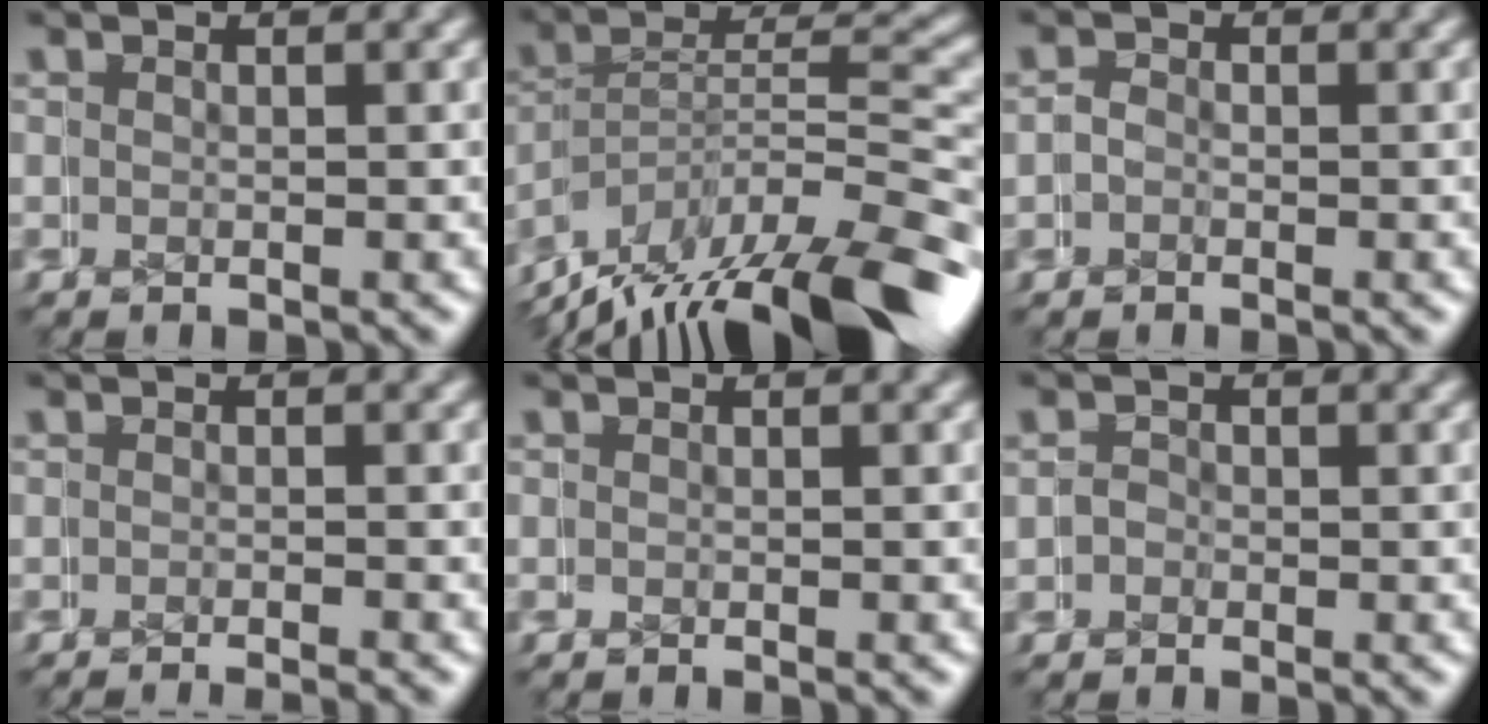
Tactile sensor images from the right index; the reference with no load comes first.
{"total": 11.7, "force": [-6.9, 5.1, 7.9], "torque": [-0.125, -0.011, -0.104]}
{"total": 0.9, "force": [-0.1, 0.9, 0.2], "torque": [0.004, 0.008, -0.010]}
{"total": 2.5, "force": [-2.3, 0.5, 0.8], "torque": [-0.001, -0.001, -0.034]}
{"total": 0.0}
{"total": 0.5, "force": [0.0, 0.5, -0.2], "torque": [0.018, 0.008, -0.007]}